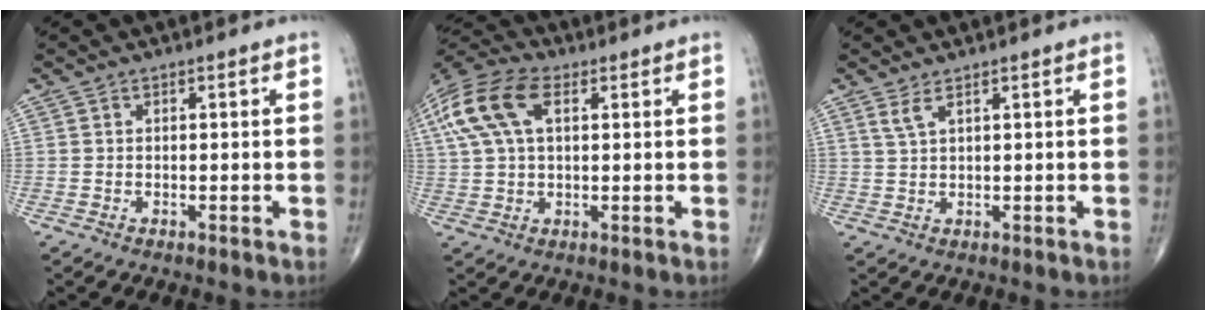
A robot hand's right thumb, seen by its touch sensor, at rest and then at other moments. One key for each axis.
{"total": 13.5, "fx": 4.3, "fy": 7.2, "fz": 10.5, "tx": -0.229, "ty": 0.025, "tz": 0.078}
{"total": 2.1, "fx": 1.4, "fy": 0.4, "fz": 1.5, "tx": -0.039, "ty": -0.003, "tz": 0.035}